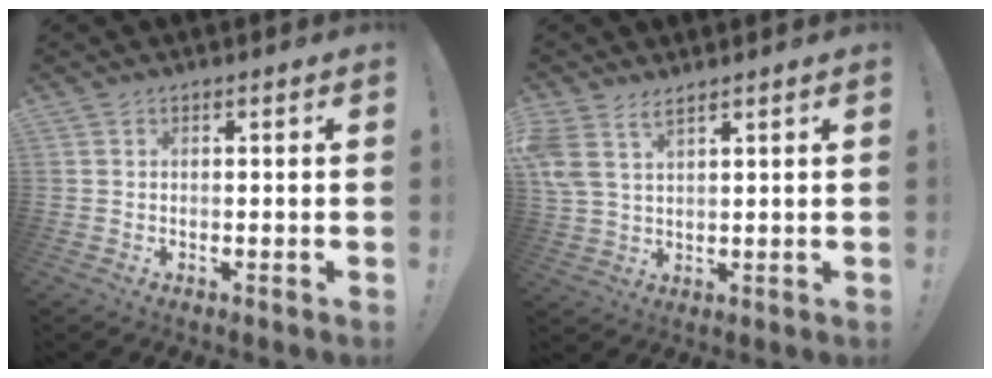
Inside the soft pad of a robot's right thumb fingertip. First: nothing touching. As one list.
[{"total": 6.2, "force": [4.3, 2.7, 3.6], "torque": [-0.075, -0.011, 0.086]}]